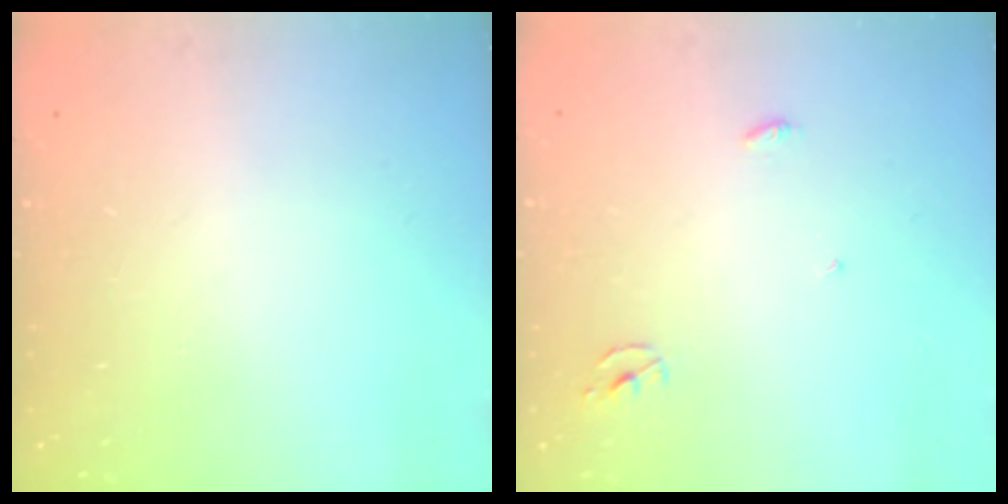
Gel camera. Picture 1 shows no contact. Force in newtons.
{"total": 2.5, "press": 2.5, "slide": 0.1}